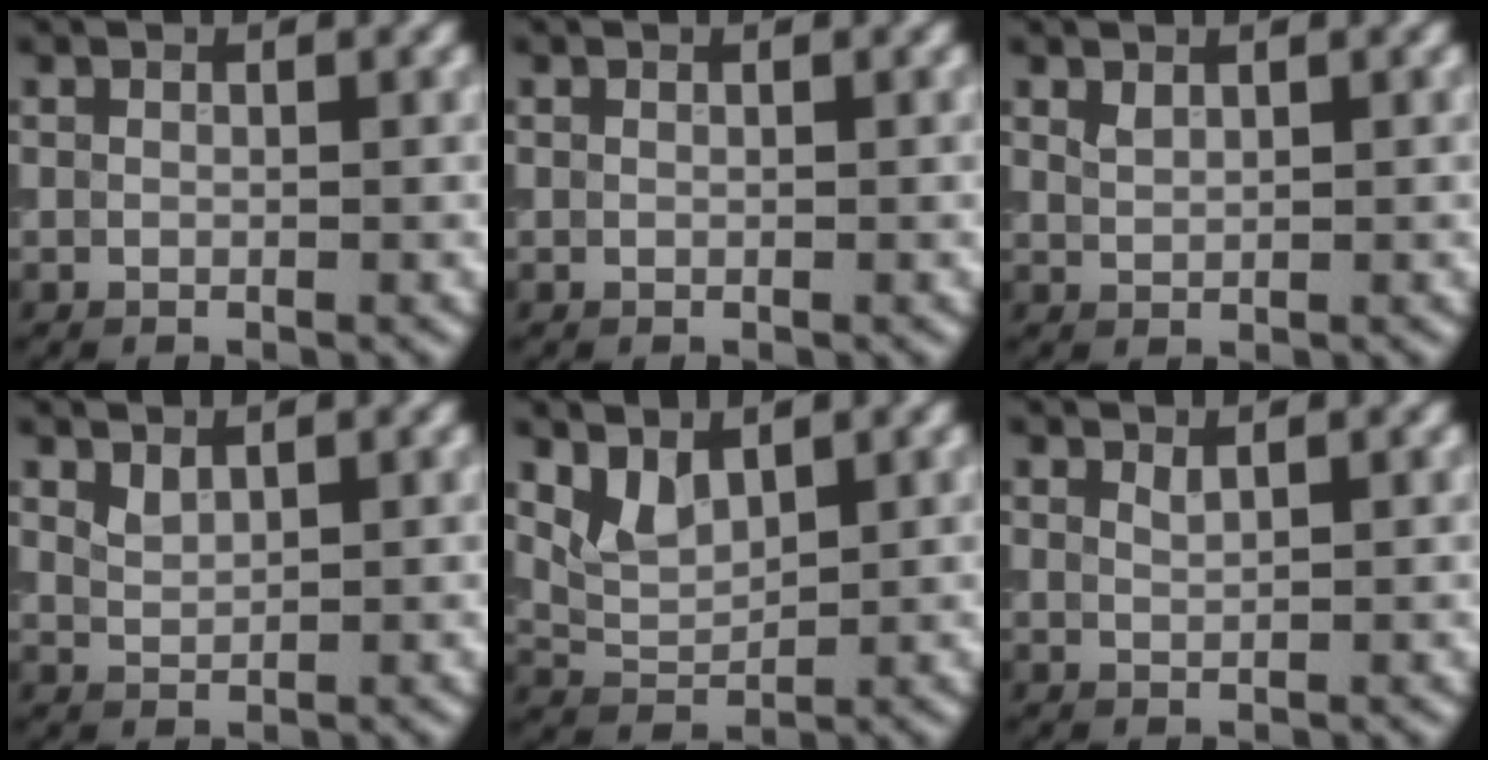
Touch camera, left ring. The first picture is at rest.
{"total": 0.0}
{"total": 0.8, "force": [0.7, 0.2, 0.3], "torque": [-0.011, 0.002, 0.019]}
{"total": 1.1, "force": [1.0, 0.2, 0.4], "torque": [-0.015, 0.001, 0.027]}
{"total": 2.5, "force": [1.7, 1.1, 1.5], "torque": [-0.035, -0.005, 0.040]}
{"total": 0.7, "force": [0.6, -0.2, 0.2], "torque": [-0.004, 0.000, 0.015]}